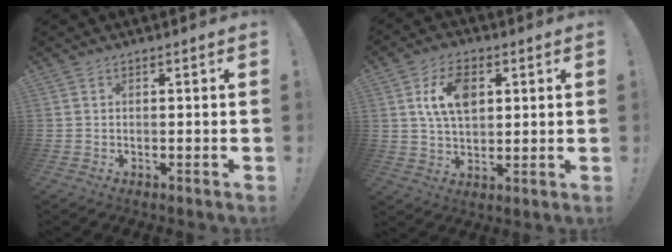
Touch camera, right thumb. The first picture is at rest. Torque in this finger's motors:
{"motor_torque": [0.17, 0.19, 0.15, 0.07, 0.01]}